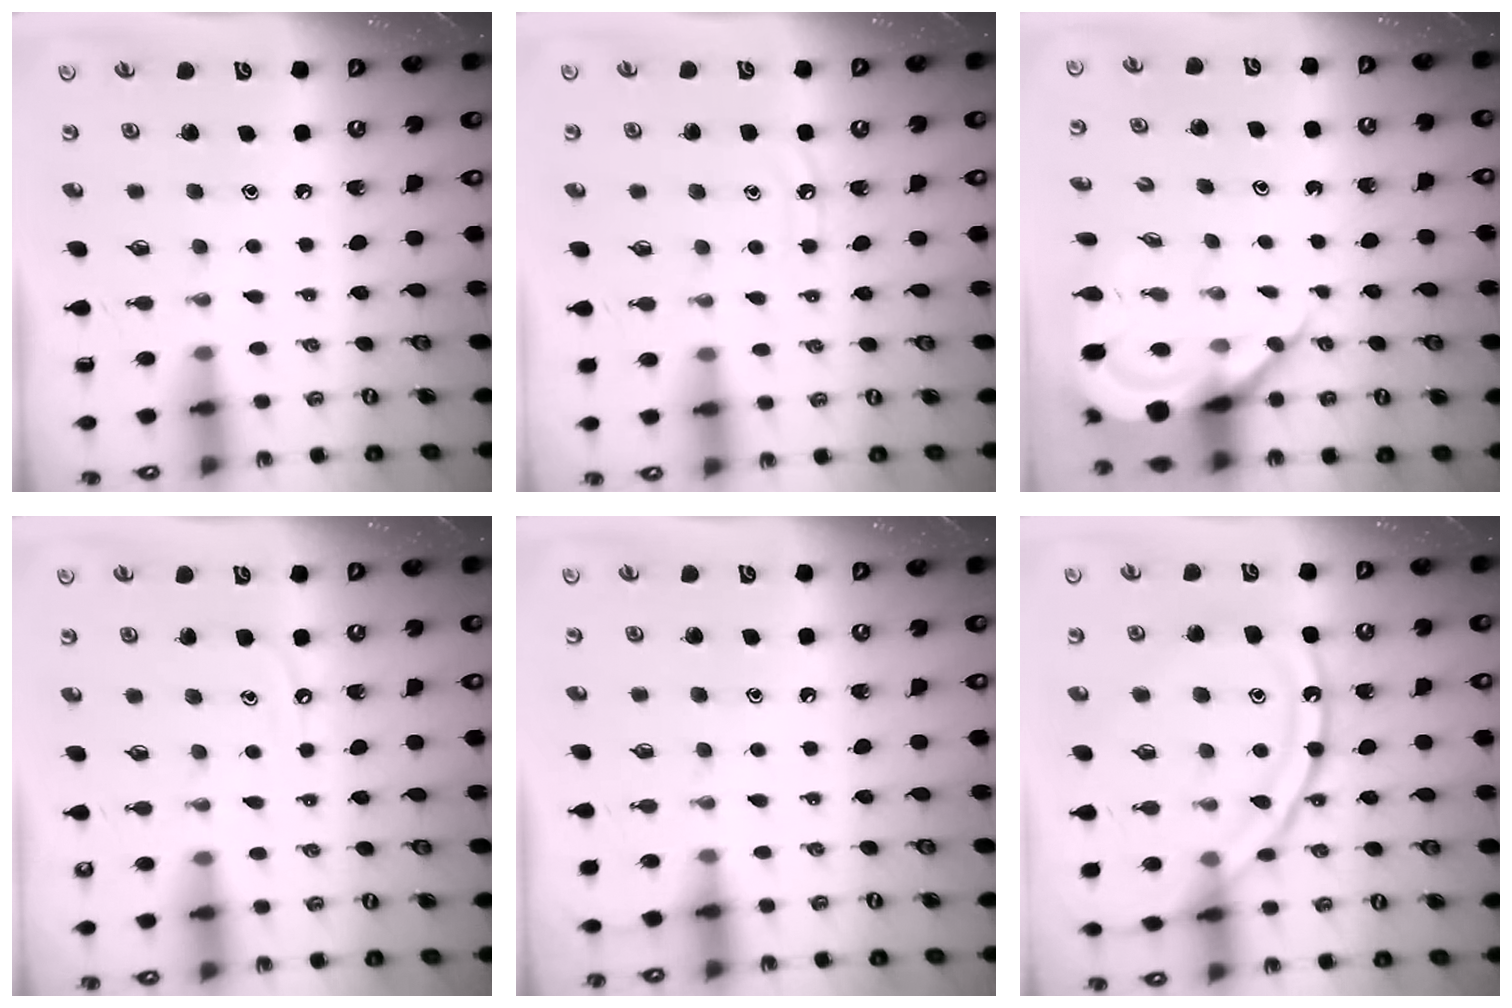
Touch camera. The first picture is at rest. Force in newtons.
{"total": 5.7, "press": 5.7, "slide": 0.5}
{"total": 8.3, "press": 8.2, "slide": 1.0}
{"total": 3.8, "press": 3.8, "slide": 0.6}
{"total": 2.9, "press": 2.9, "slide": 0.4}
{"total": 17.3, "press": 17.3, "slide": 1.5}